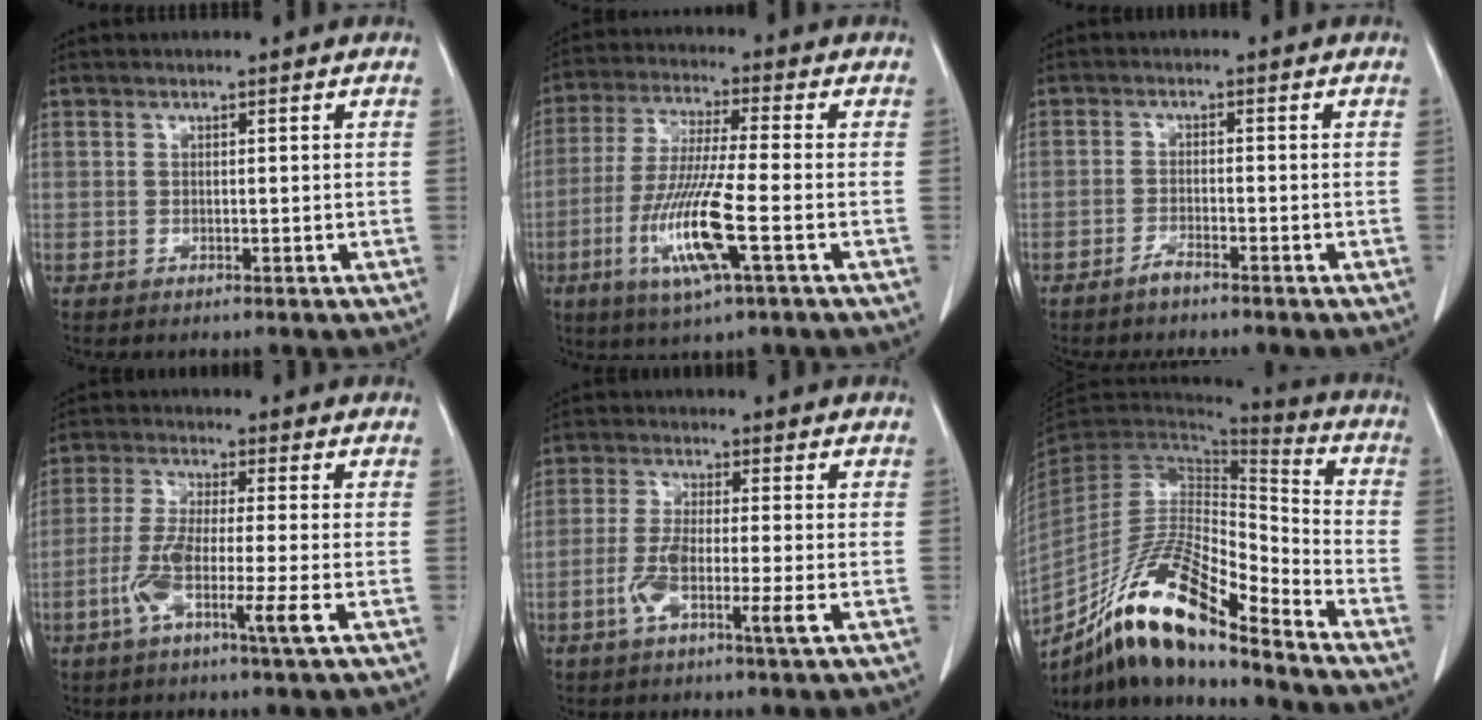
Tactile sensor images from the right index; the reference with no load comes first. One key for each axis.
{"total": 12.6, "fx": -4.0, "fy": 0.5, "fz": 11.9, "tx": -0.245, "ty": -0.020, "tz": -0.078}
{"total": 2.0, "fx": -1.8, "fy": 0.2, "fz": 1.0, "tx": -0.024, "ty": -0.002, "tz": -0.034}
{"total": 8.4, "fx": -3.1, "fy": -0.2, "fz": 7.8, "tx": -0.150, "ty": -0.009, "tz": -0.063}
{"total": 6.5, "fx": -2.2, "fy": 0.3, "fz": 6.1, "tx": -0.120, "ty": -0.003, "tz": -0.044}
{"total": 18.7, "fx": -13.8, "fy": 2.9, "fz": 12.3, "tx": -0.234, "ty": -0.007, "tz": -0.251}